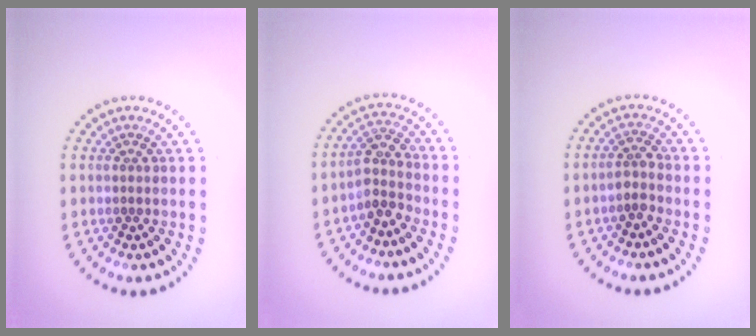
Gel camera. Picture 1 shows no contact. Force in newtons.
{"total": 2.7, "press": 2.1, "slide": 1.6}
{"total": 1.7, "press": 1.4, "slide": 1.0}